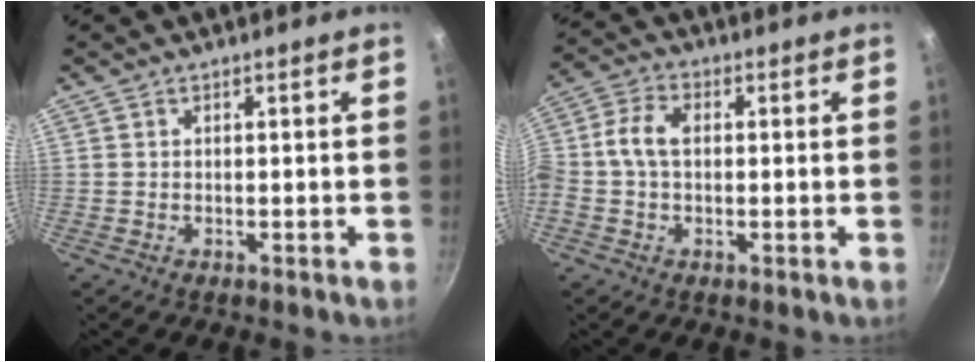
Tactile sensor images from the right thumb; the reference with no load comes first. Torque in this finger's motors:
{"motor_torque": [2.20, 2.21, 0.43, -0.32, 0.27]}